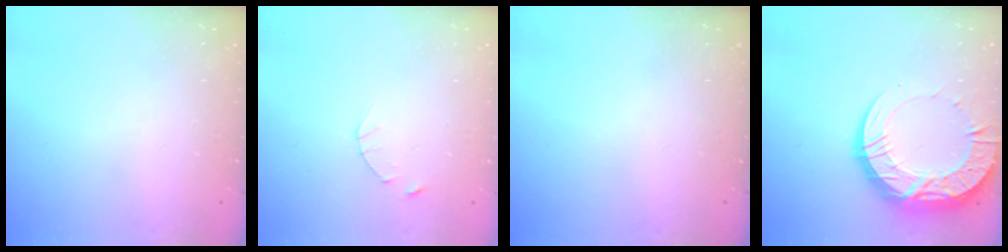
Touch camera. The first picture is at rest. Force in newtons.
{"total": 2.5, "press": 2.4, "slide": 0.3}
{"total": 0.0}
{"total": 20.3, "press": 20.2, "slide": 1.7}